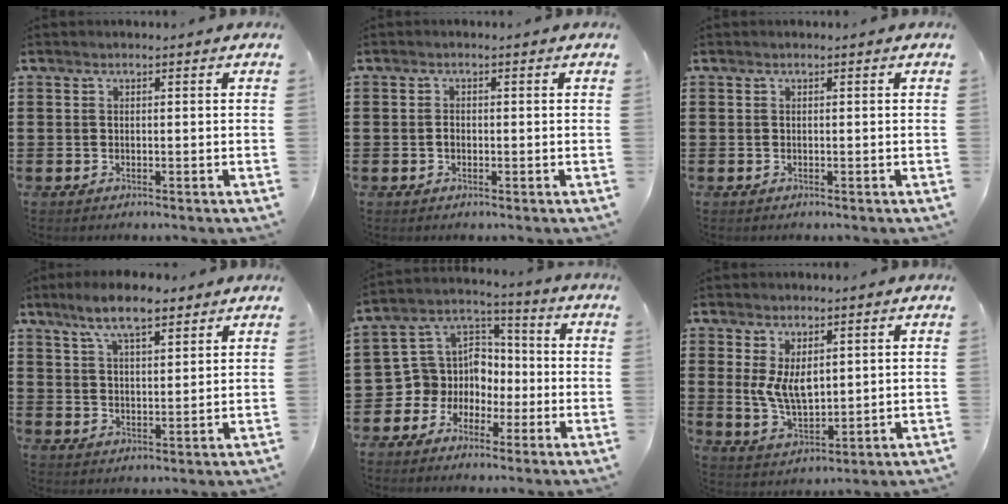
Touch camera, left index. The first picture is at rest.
{"total": 1.1, "force": [-0.3, 0.7, 0.8], "torque": [-0.018, 0.002, -0.007]}
{"total": 0.0}
{"total": 7.2, "force": [5.4, 1.9, 4.4], "torque": [-0.097, 0.000, 0.096]}
{"total": 7.8, "force": [-2.2, 7.4, 1.1], "torque": [-0.066, -0.001, -0.046]}
{"total": 5.9, "force": [1.6, 3.2, 4.7], "torque": [-0.103, -0.002, 0.025]}